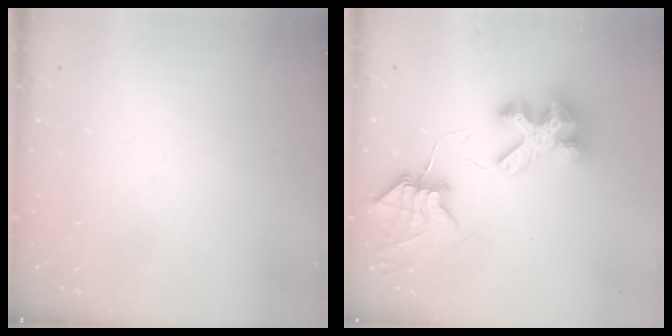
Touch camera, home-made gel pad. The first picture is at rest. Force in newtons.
{"total": 8.9, "press": 8.9, "slide": 0.8}